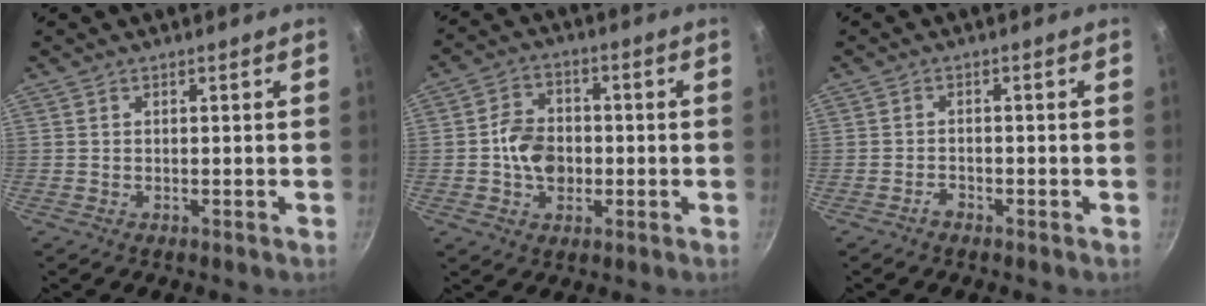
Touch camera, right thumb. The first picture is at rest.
{"total": 8.4, "force": [-1.0, 6.5, 5.2], "torque": [-0.067, 0.015, -0.023]}
{"total": 1.4, "force": [-1.2, 0.5, 0.5], "torque": [-0.009, 0.013, -0.023]}